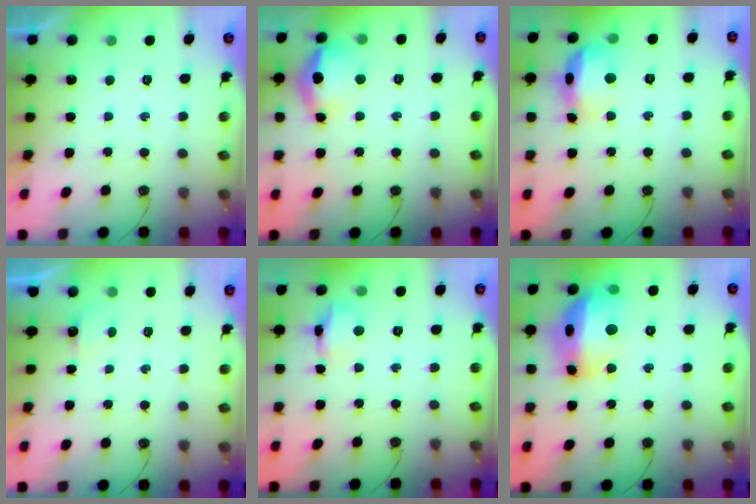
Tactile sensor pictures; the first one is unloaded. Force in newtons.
{"total": 12.8, "press": 12.7, "slide": 1.7}
{"total": 17.8, "press": 14.4, "slide": 10.5}
{"total": 5.2, "press": 1.8, "slide": 4.9}
{"total": 9.1, "press": 9.1, "slide": 0.6}
{"total": 18.9, "press": 18.8, "slide": 1.6}